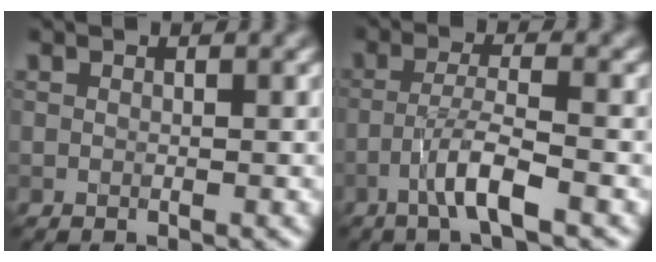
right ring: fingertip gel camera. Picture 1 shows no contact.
{"total": 3.9, "force": [-2.1, 0.2, 3.3], "torque": [-0.062, 0.016, -0.046]}